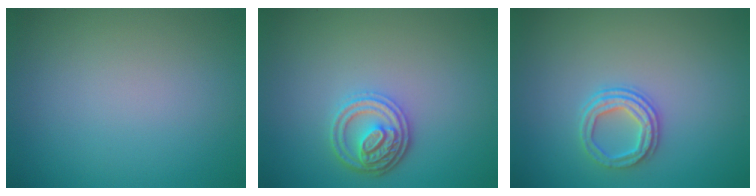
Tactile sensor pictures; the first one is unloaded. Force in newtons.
{"total": 3.6, "press": 3.2, "slide": 1.6}
{"total": 2.7, "press": 2.4, "slide": 1.2}